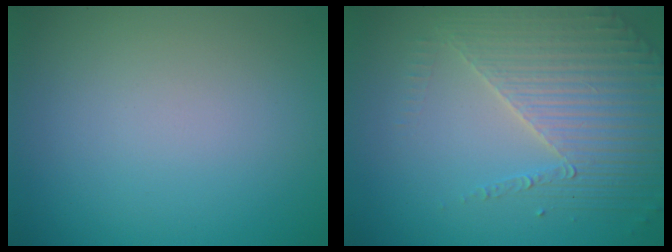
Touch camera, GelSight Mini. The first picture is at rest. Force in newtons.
{"total": 4.0, "press": 3.8, "slide": 1.2}